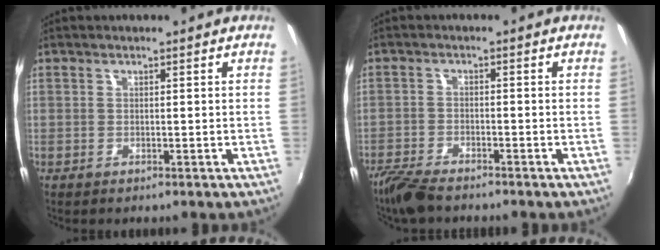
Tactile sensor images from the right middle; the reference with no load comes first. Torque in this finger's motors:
{"motor_torque": [0.71, -0.70, 0.22, 0.14]}